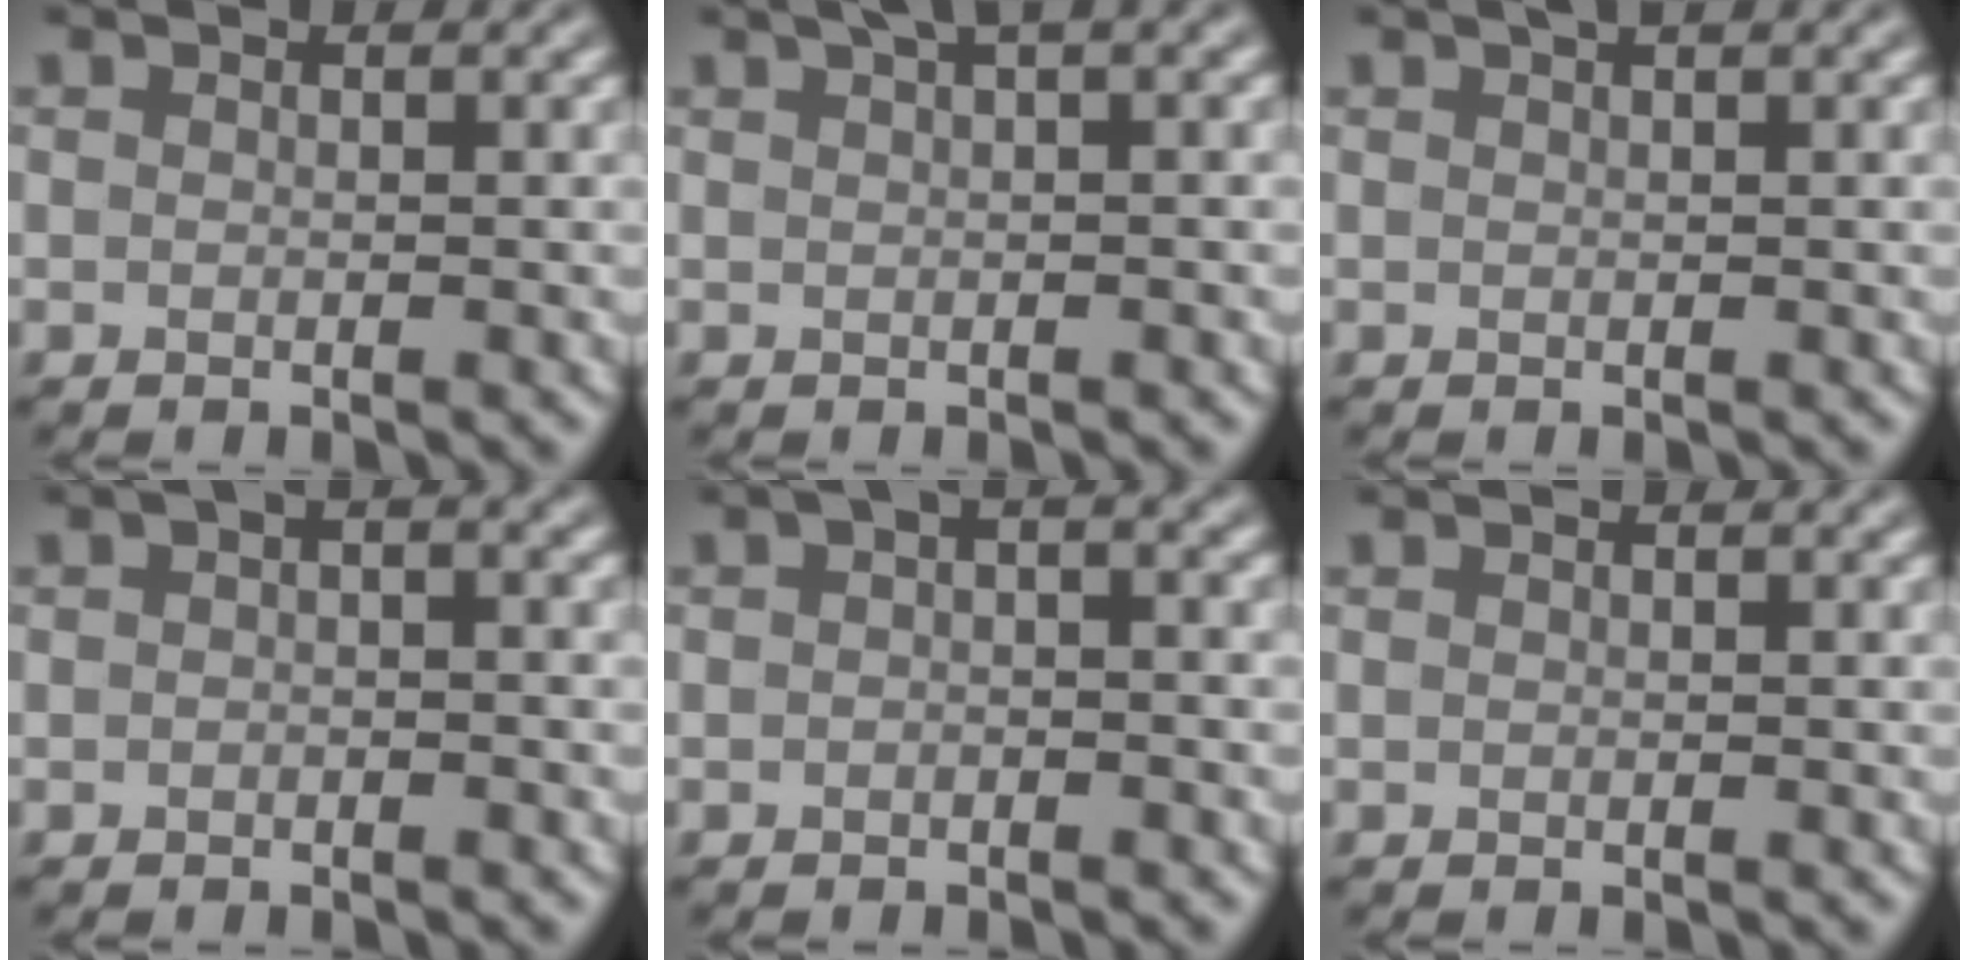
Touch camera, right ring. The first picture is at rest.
{"total": 2.0, "force": [1.3, 0.1, 1.6], "torque": [-0.020, 0.008, 0.019]}
{"total": 0.9, "force": [0.7, 0.2, 0.6], "torque": [-0.013, 0.006, 0.011]}
{"total": 1.4, "force": [0.2, 0.7, 1.2], "torque": [-0.024, 0.007, -0.005]}
{"total": 1.8, "force": [0.2, 0.9, 1.5], "torque": [-0.027, 0.009, -0.006]}
{"total": 0.0}